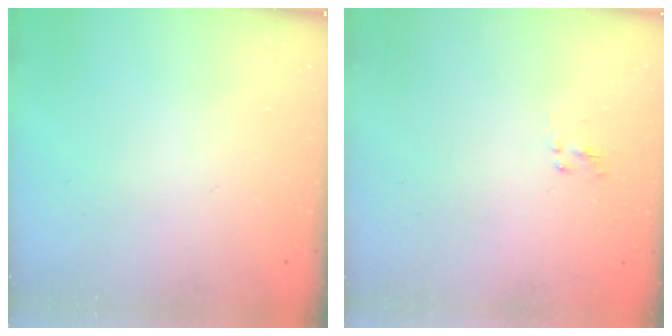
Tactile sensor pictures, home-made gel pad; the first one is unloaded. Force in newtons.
{"total": 1.3, "press": 1.2, "slide": 0.6}